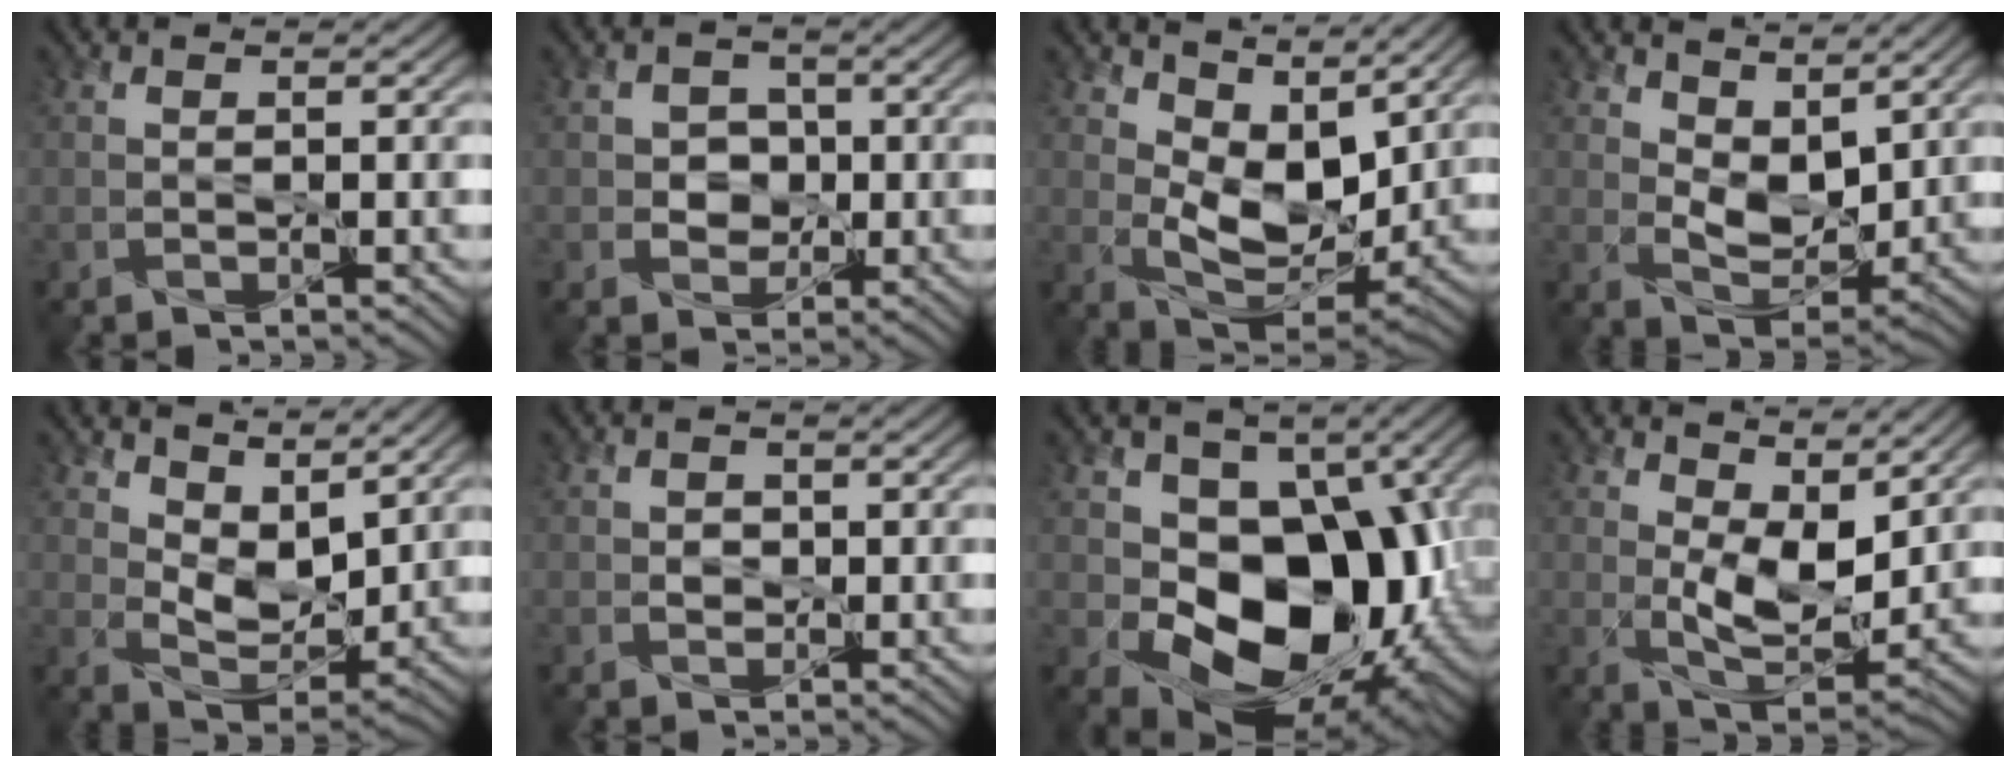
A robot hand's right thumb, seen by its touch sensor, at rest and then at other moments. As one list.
[{"total": 3.3, "force": [-0.2, 3.0, 1.3], "torque": [-0.020, 0.000, -0.018]}, {"total": 8.9, "force": [4.1, 5.2, 6.0], "torque": [-0.130, -0.012, 0.073]}, {"total": 6.3, "force": [3.6, 3.5, 3.8], "torque": [-0.084, -0.011, 0.059]}, {"total": 6.8, "force": [4.4, 3.6, 3.9], "torque": [-0.086, -0.010, 0.071]}, {"total": 1.2, "force": [-0.2, 1.1, 0.5], "torque": [-0.008, -0.004, -0.004]}, {"total": 15.0, "force": [-1.1, 10.8, 10.4], "torque": [-0.150, -0.031, -0.016]}, {"total": 8.0, "force": [2.8, 4.1, 6.3], "torque": [-0.127, -0.010, 0.047]}]